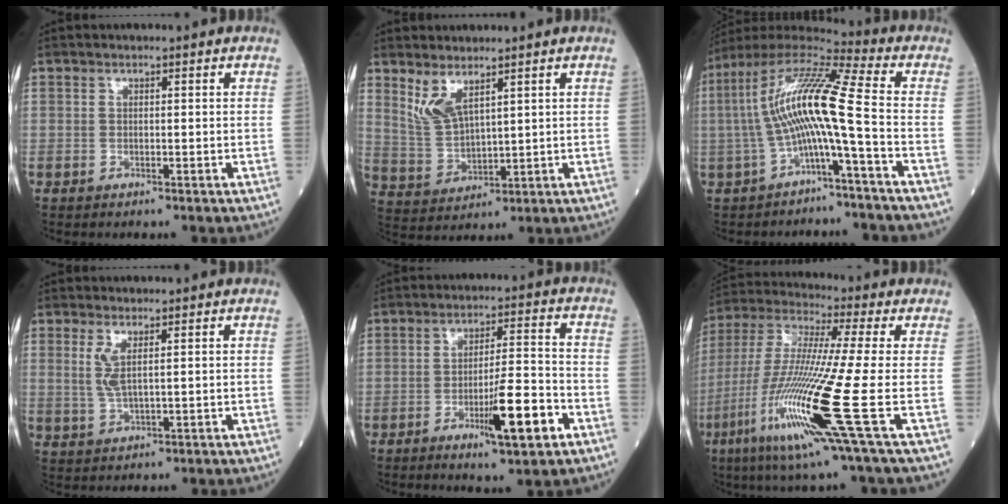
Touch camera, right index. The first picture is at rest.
{"total": 5.6, "force": [3.8, 1.5, 3.9], "torque": [-0.091, -0.009, 0.089]}
{"total": 12.9, "force": [-2.1, -0.3, 12.7], "torque": [-0.251, 0.032, -0.048]}
{"total": 3.3, "force": [1.2, 0.3, 3.1], "torque": [-0.073, -0.005, 0.030]}
{"total": 9.7, "force": [-4.2, 0.7, 8.7], "torque": [-0.140, -0.007, -0.064]}
{"total": 18.8, "force": [-6.4, -1.2, 17.6], "torque": [-0.384, -0.038, -0.133]}